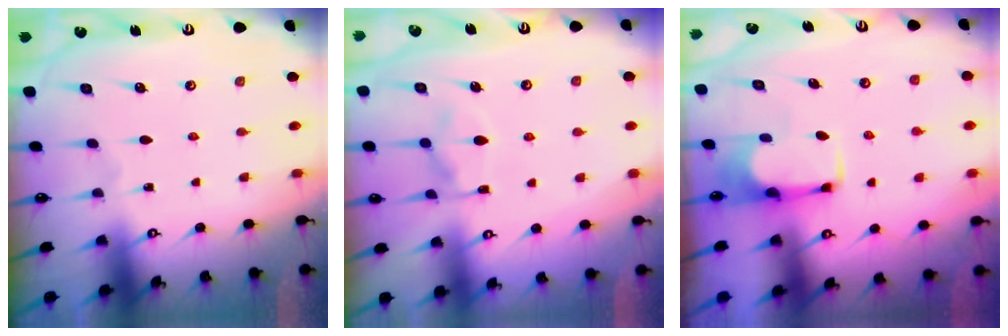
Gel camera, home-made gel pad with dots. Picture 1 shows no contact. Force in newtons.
{"total": 4.3, "press": 4.1, "slide": 1.4}
{"total": 1.7, "press": 1.6, "slide": 0.7}